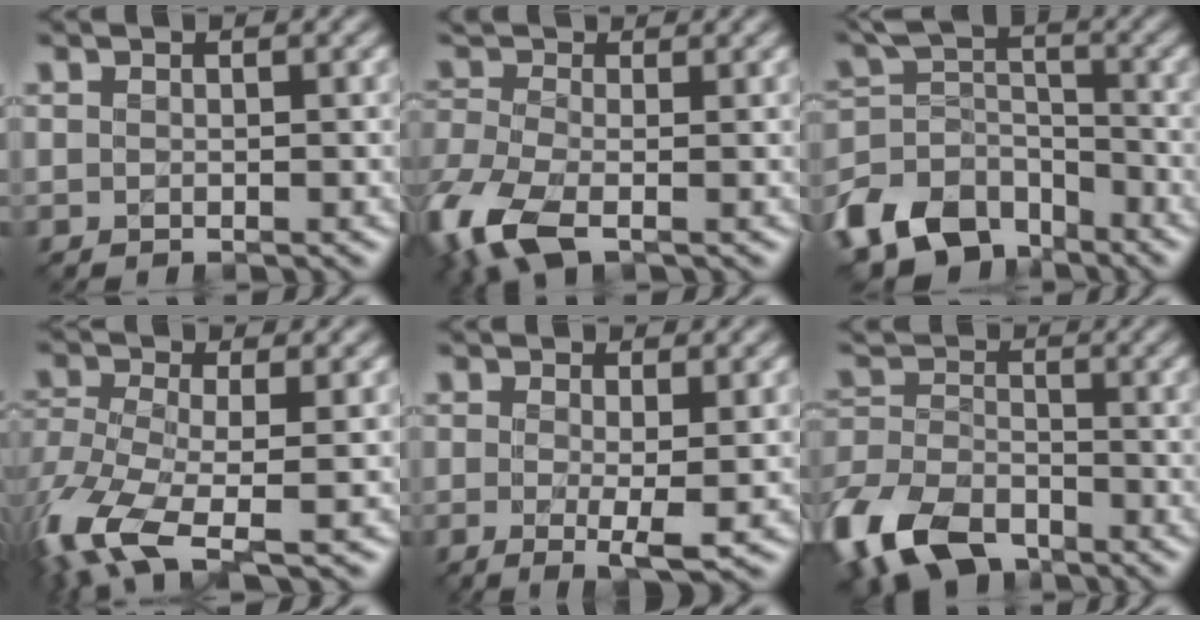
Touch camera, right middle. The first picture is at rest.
{"total": 7.8, "force": [-3.2, 4.2, 5.7], "torque": [-0.156, -0.015, -0.072]}
{"total": 9.4, "force": [-6.5, 5.7, 3.6], "torque": [-0.065, 0.001, -0.129]}
{"total": 8.5, "force": [-4.4, 3.1, 6.6], "torque": [-0.153, -0.020, -0.092]}
{"total": 3.0, "force": [-0.3, 0.5, 2.9], "torque": [-0.052, -0.012, -0.004]}
{"total": 11.3, "force": [-7.3, 6.6, 5.5], "torque": [-0.117, -0.028, -0.150]}